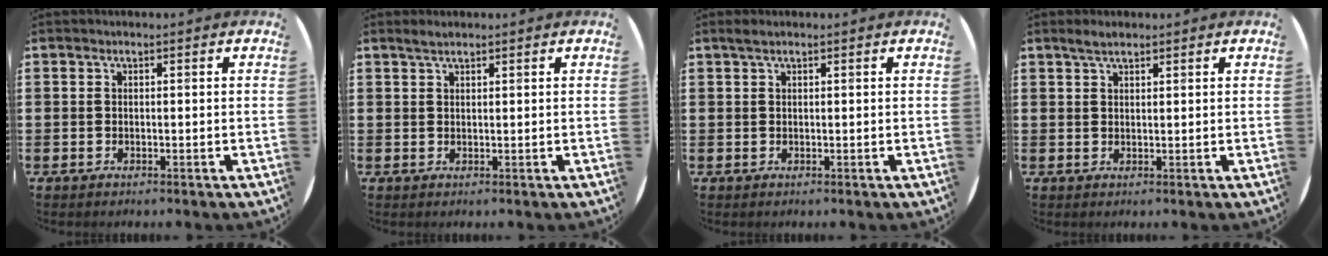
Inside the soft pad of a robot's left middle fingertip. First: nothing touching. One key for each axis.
{"total": 1.4, "fx": 1.2, "fy": 0.3, "fz": 0.7, "tx": -0.014, "ty": 0.002, "tz": 0.021}
{"total": 0.8, "fx": 0.6, "fy": 0.1, "fz": 0.5, "tx": -0.010, "ty": 0.003, "tz": 0.010}
{"total": 1.9, "fx": 1.6, "fy": 0.5, "fz": 0.9, "tx": -0.012, "ty": 0.001, "tz": 0.027}